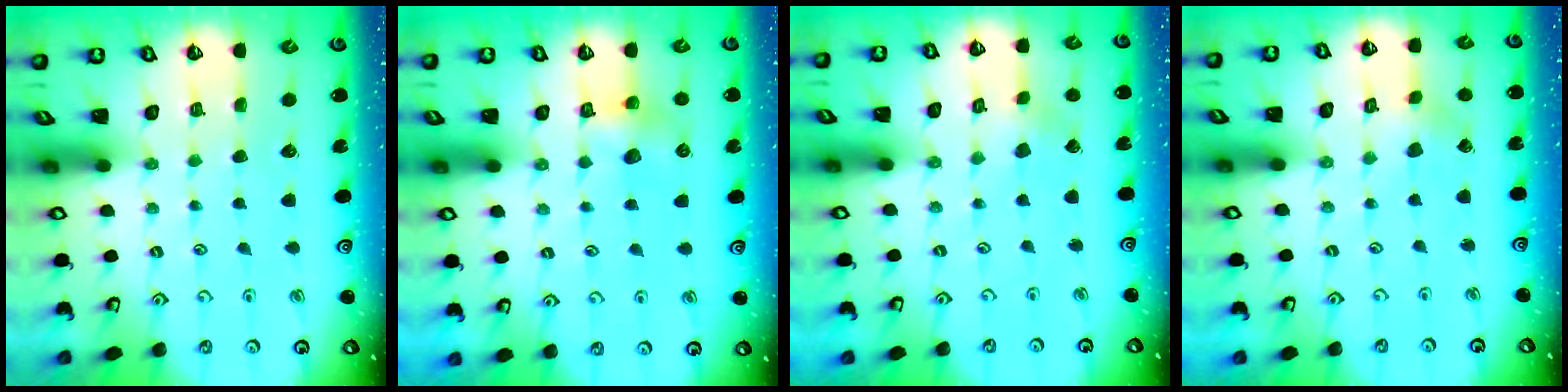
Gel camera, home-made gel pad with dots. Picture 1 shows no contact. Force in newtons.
{"total": 6.0, "press": 5.9, "slide": 0.8}
{"total": 2.2, "press": 2.2, "slide": 0.1}
{"total": 2.1, "press": 2.1, "slide": 0.2}